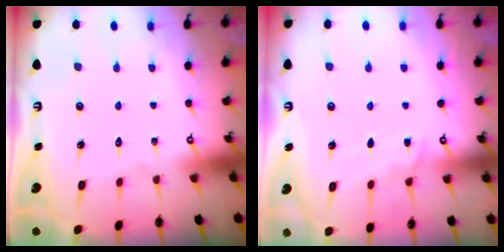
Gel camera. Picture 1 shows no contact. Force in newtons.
{"total": 6.6, "press": 6.6, "slide": 0.4}